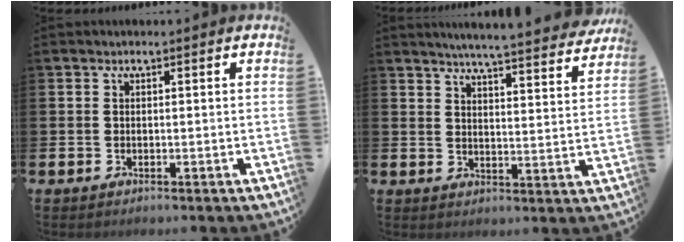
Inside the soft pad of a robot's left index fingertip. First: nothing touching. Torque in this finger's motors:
{"motor_torque": [1.05, -1.09, 0.88, 0.16]}